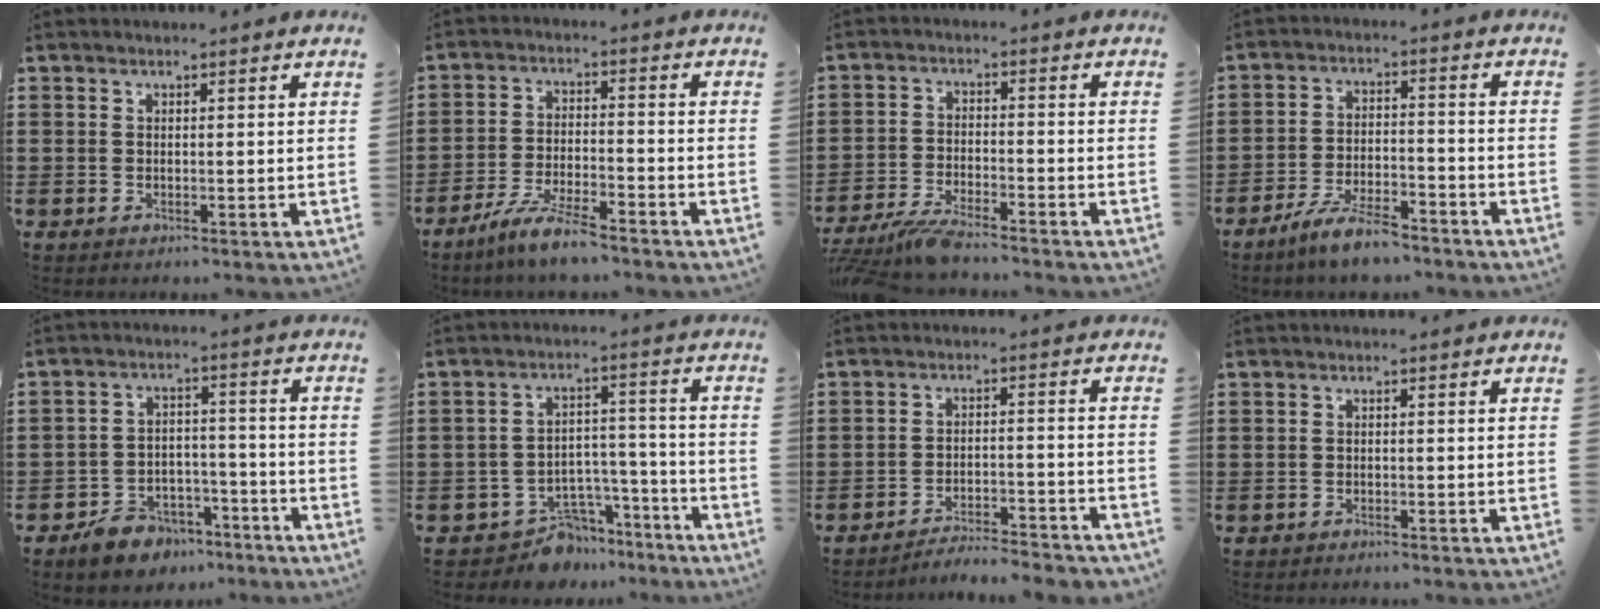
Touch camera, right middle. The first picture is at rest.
{"total": 6.7, "force": [-5.8, 0.5, 3.4], "torque": [-0.079, -0.010, -0.113]}
{"total": 5.1, "force": [-4.7, 0.0, 2.0], "torque": [-0.060, -0.018, -0.095]}
{"total": 7.0, "force": [-6.0, 1.2, 3.4], "torque": [-0.079, -0.001, -0.116]}
{"total": 6.0, "force": [-5.3, 2.6, 0.7], "torque": [-0.013, 0.028, -0.105]}
{"total": 6.9, "force": [-6.2, 2.8, 1.0], "torque": [-0.016, 0.030, -0.119]}
{"total": 4.3, "force": [-4.2, 0.1, 0.4], "torque": [-0.011, 0.003, -0.090]}
{"total": 1.0, "force": [-1.0, 0.3, -0.1], "torque": [-0.001, 0.004, -0.023]}